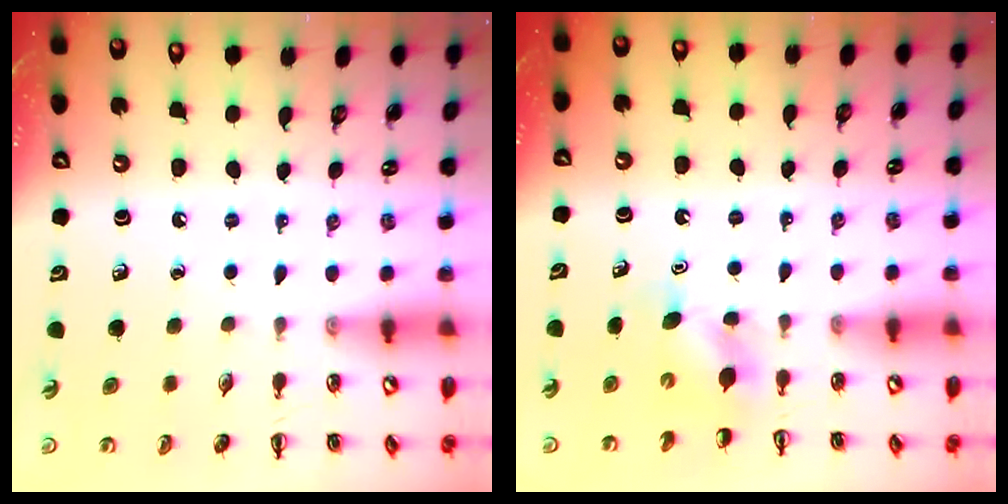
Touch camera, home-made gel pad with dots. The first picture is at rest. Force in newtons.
{"total": 4.1, "press": 4.0, "slide": 1.0}